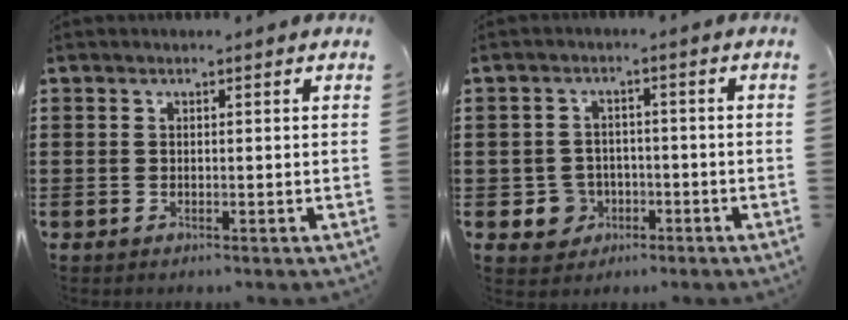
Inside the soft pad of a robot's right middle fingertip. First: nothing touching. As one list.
[{"total": 4.2, "force": [-1.5, 3.7, 1.2], "torque": [-0.037, 0.004, -0.031]}]